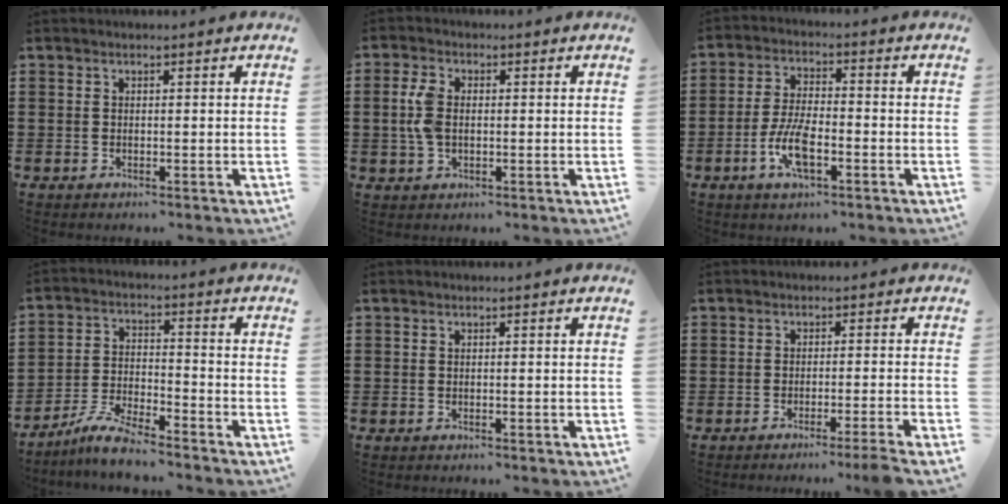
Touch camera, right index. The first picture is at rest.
{"total": 4.8, "force": [0.2, 2.8, 3.9], "torque": [-0.101, 0.002, -0.004]}
{"total": 7.1, "force": [-2.8, 2.5, 6.1], "torque": [-0.141, -0.011, -0.056]}
{"total": 6.0, "force": [-5.5, 0.5, 2.4], "torque": [-0.061, -0.004, -0.109]}
{"total": 0.0}
{"total": 2.4, "force": [-1.7, -0.8, 1.4], "torque": [-0.023, -0.007, -0.033]}